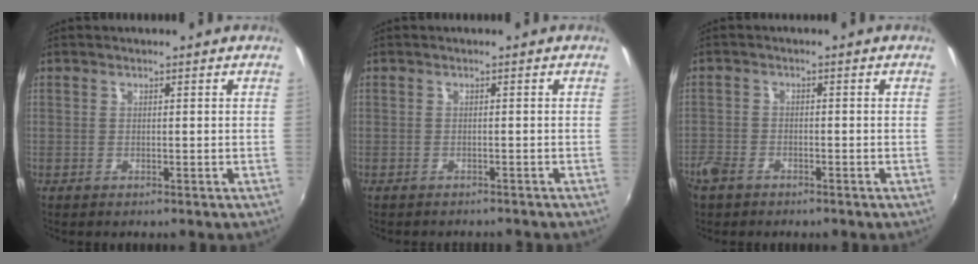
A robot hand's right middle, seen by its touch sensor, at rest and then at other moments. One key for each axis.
{"total": 3.0, "fx": -2.8, "fy": 0.8, "fz": 0.8, "tx": -0.023, "ty": -0.012, "tz": -0.039}
{"total": 5.1, "fx": -3.6, "fy": 3.0, "fz": 1.9, "tx": -0.054, "ty": -0.004, "tz": -0.068}